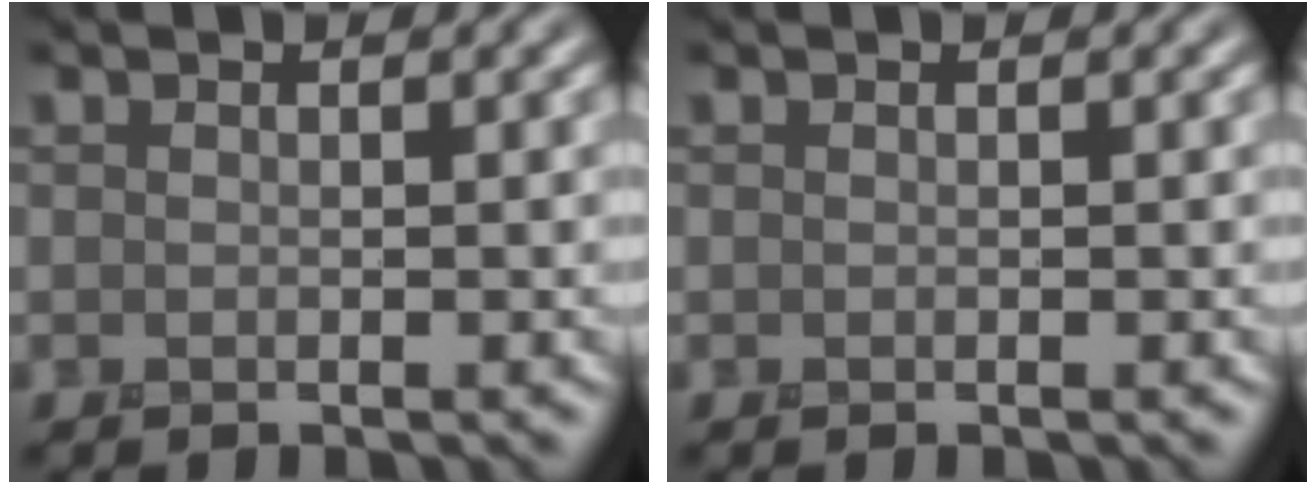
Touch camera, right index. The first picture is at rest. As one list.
[{"total": 0.0}]